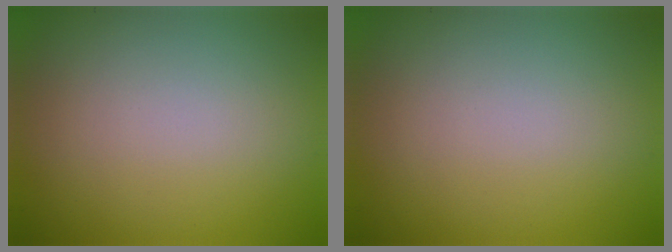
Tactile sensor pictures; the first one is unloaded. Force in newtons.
{"total": 0.0}